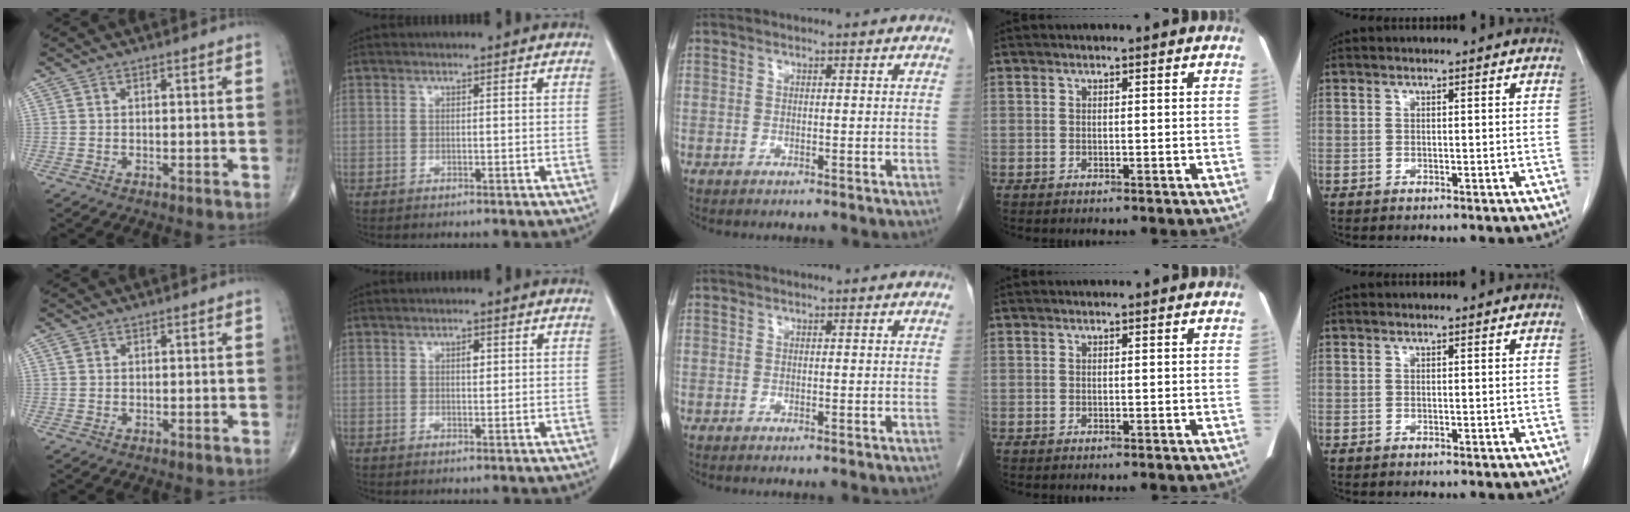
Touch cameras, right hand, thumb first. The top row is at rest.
{"thumb": {"total": 1.0, "force": [0.5, 0.8, 0.4], "torque": [-0.005, 0.004, 0.009]}, "index": {"total": 1.3, "force": [0.4, 0.6, 1.0], "torque": [-0.016, 0.001, 0.006]}}